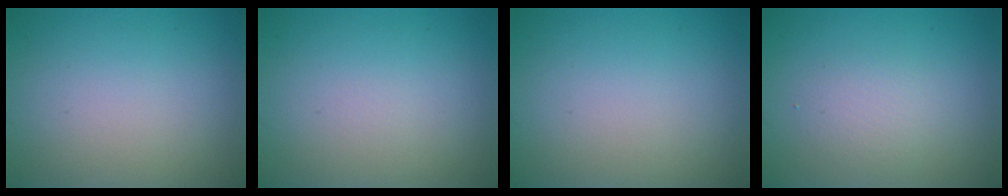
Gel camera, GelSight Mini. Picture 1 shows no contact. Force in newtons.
{"total": 0.0}
{"total": 0.0}
{"total": 1.9, "press": 1.9, "slide": 0.0}